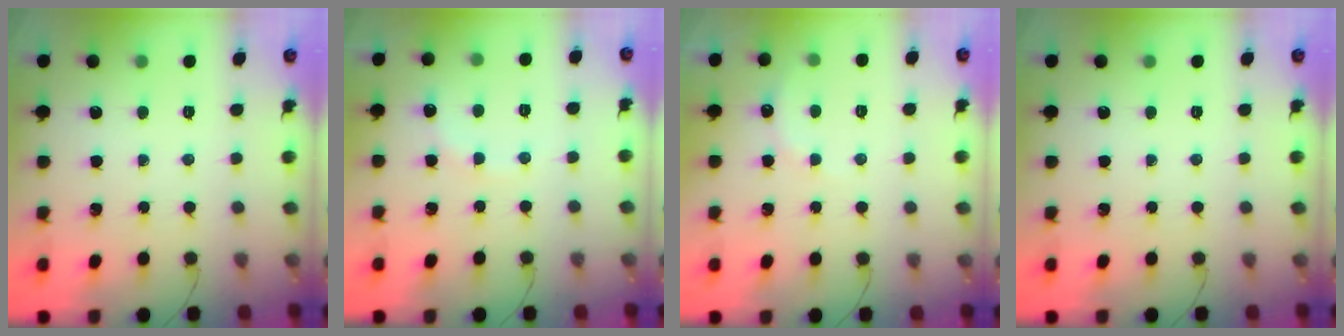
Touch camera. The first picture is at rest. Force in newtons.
{"total": 5.8, "press": 5.6, "slide": 1.3}
{"total": 5.4, "press": 5.3, "slide": 1.4}
{"total": 0.0}